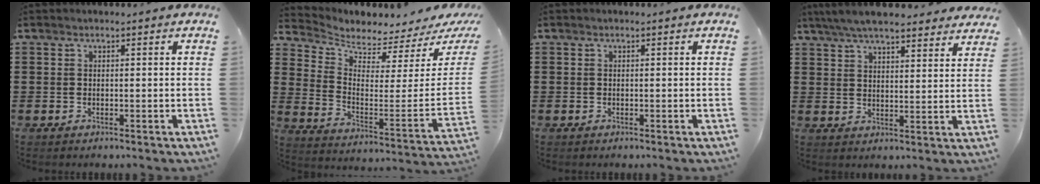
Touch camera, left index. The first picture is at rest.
{"total": 2.6, "force": [2.5, 0.2, 0.7], "torque": [-0.038, -0.044, 0.038]}
{"total": 0.0}
{"total": 6.4, "force": [6.0, 0.6, 2.3], "torque": [-0.063, -0.018, 0.111]}